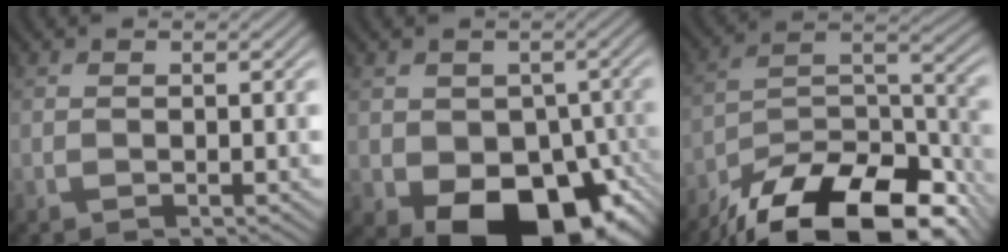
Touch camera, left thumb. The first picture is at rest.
{"total": 13.6, "force": [-5.1, 9.1, 8.7], "torque": [-0.130, -0.045, -0.066]}
{"total": 18.1, "force": [-14.1, 6.4, 9.4], "torque": [-0.186, -0.029, -0.210]}